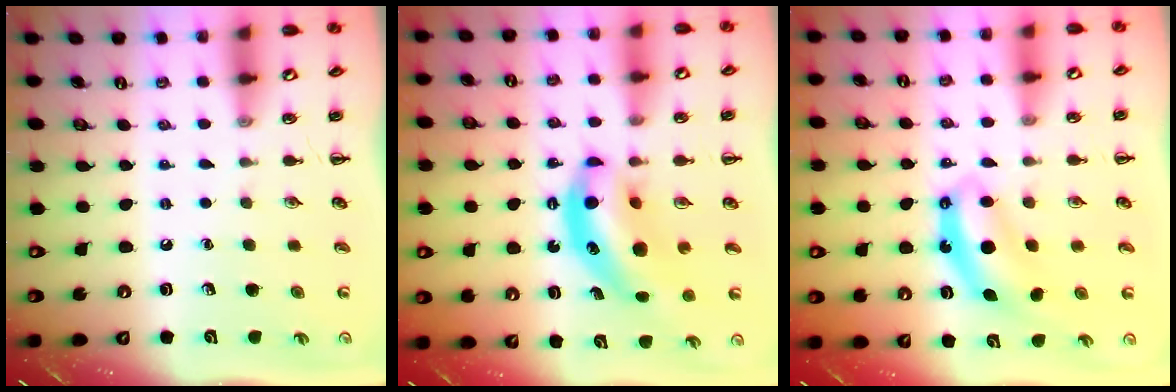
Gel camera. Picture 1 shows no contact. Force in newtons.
{"total": 10.6, "press": 10.3, "slide": 2.5}
{"total": 6.8, "press": 6.7, "slide": 0.5}